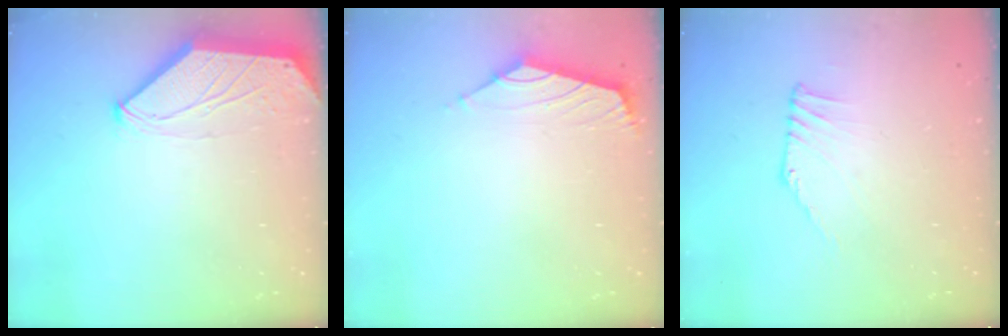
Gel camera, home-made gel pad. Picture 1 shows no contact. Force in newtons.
{"total": 1.8, "press": 1.6, "slide": 0.7}
{"total": 0.5, "press": 0.2, "slide": 0.5}